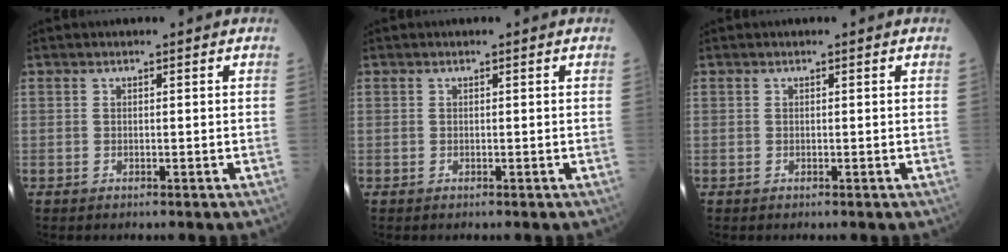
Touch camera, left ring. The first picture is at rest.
{"total": 0.0}
{"total": 0.0}